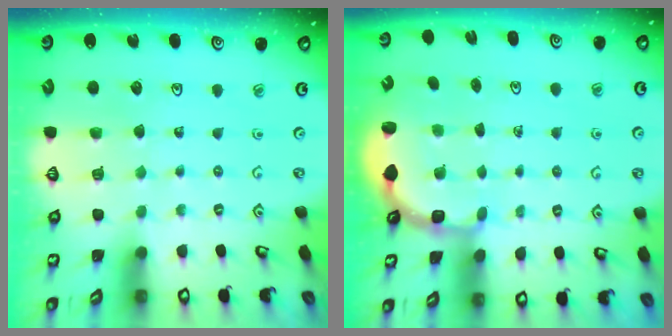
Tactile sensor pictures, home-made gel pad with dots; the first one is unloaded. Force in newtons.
{"total": 2.7, "press": 2.3, "slide": 1.4}